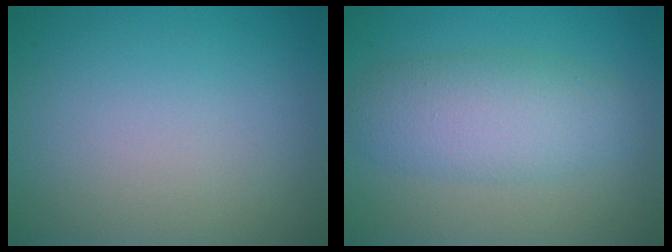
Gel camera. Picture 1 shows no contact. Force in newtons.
{"total": 4.9, "press": 4.9, "slide": 0.2}